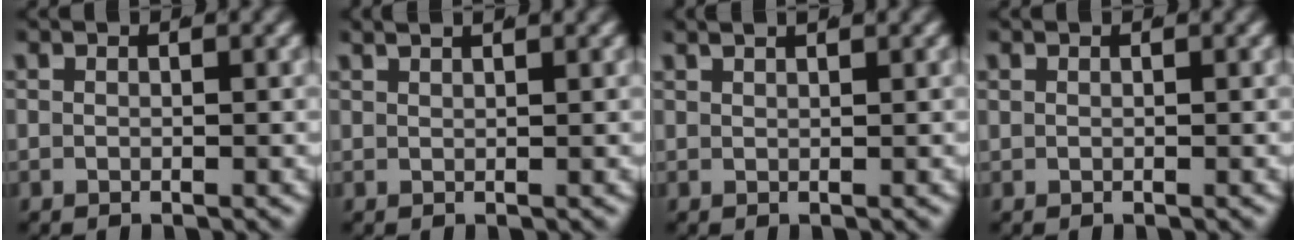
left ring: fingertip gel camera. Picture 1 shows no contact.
{"total": 2.0, "force": [1.8, -0.2, 0.8], "torque": [-0.005, 0.005, 0.030]}
{"total": 1.8, "force": [1.6, -0.1, 0.8], "torque": [-0.005, 0.007, 0.027]}
{"total": 0.0}